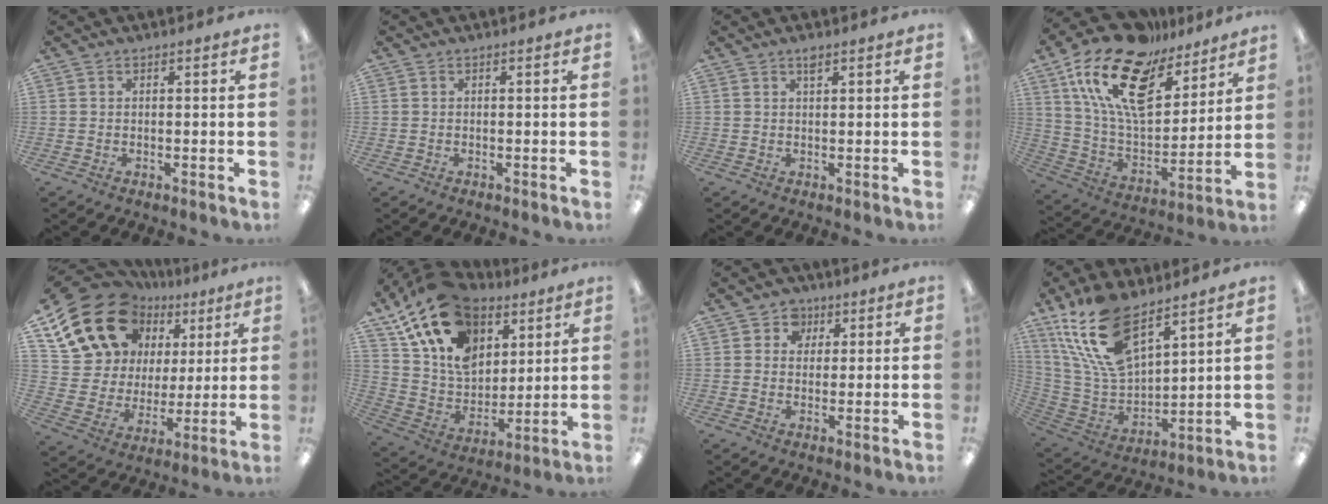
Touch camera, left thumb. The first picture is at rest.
{"total": 0.0}
{"total": 1.5, "force": [1.0, 0.3, 1.1], "torque": [-0.019, -0.004, 0.015]}
{"total": 21.4, "force": [13.0, 10.4, 13.4], "torque": [-0.270, -0.078, 0.225]}
{"total": 19.5, "force": [11.6, 13.6, 7.9], "torque": [-0.157, -0.065, 0.229]}
{"total": 20.6, "force": [11.5, 13.6, 10.4], "torque": [-0.206, -0.054, 0.215]}
{"total": 4.5, "force": [2.0, 4.0, 0.7], "torque": [-0.007, -0.006, 0.032]}
{"total": 19.2, "force": [12.6, 8.7, 11.6], "torque": [-0.260, -0.066, 0.229]}